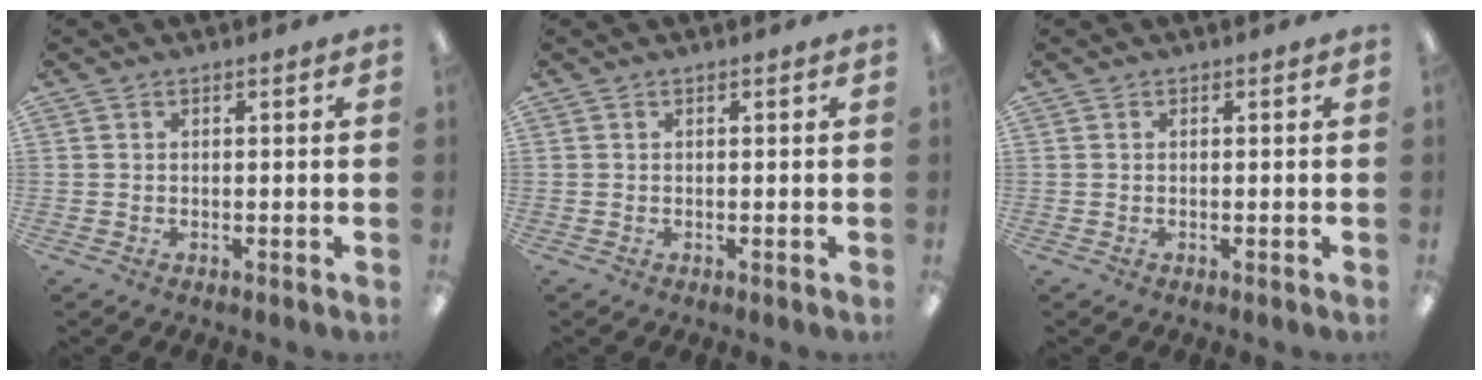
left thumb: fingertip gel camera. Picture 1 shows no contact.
{"total": 0.0}
{"total": 0.0}